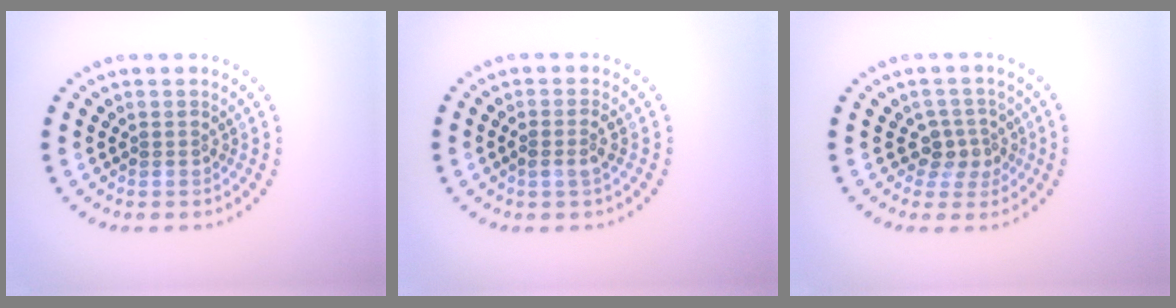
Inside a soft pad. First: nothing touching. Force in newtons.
{"total": 1.4, "press": 1.3, "slide": 0.6}
{"total": 2.5, "press": 2.2, "slide": 1.3}